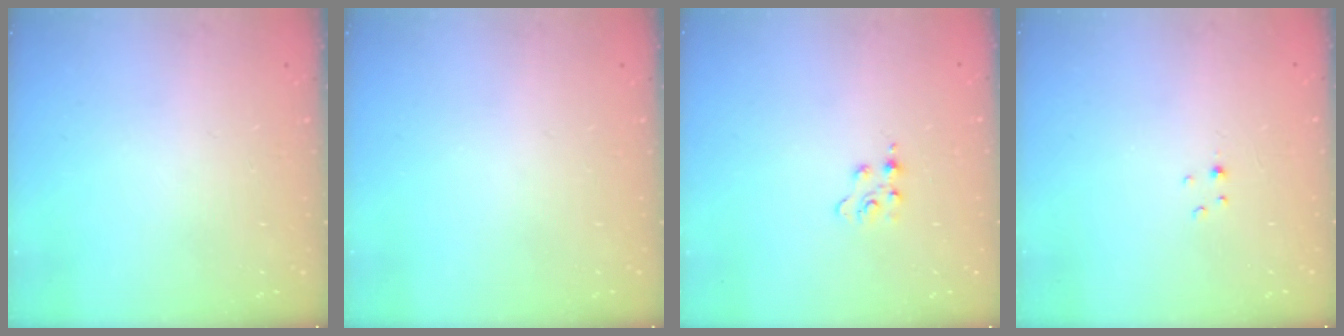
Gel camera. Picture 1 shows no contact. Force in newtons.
{"total": 0.0}
{"total": 2.4, "press": 2.4, "slide": 0.3}
{"total": 1.4, "press": 1.3, "slide": 0.2}